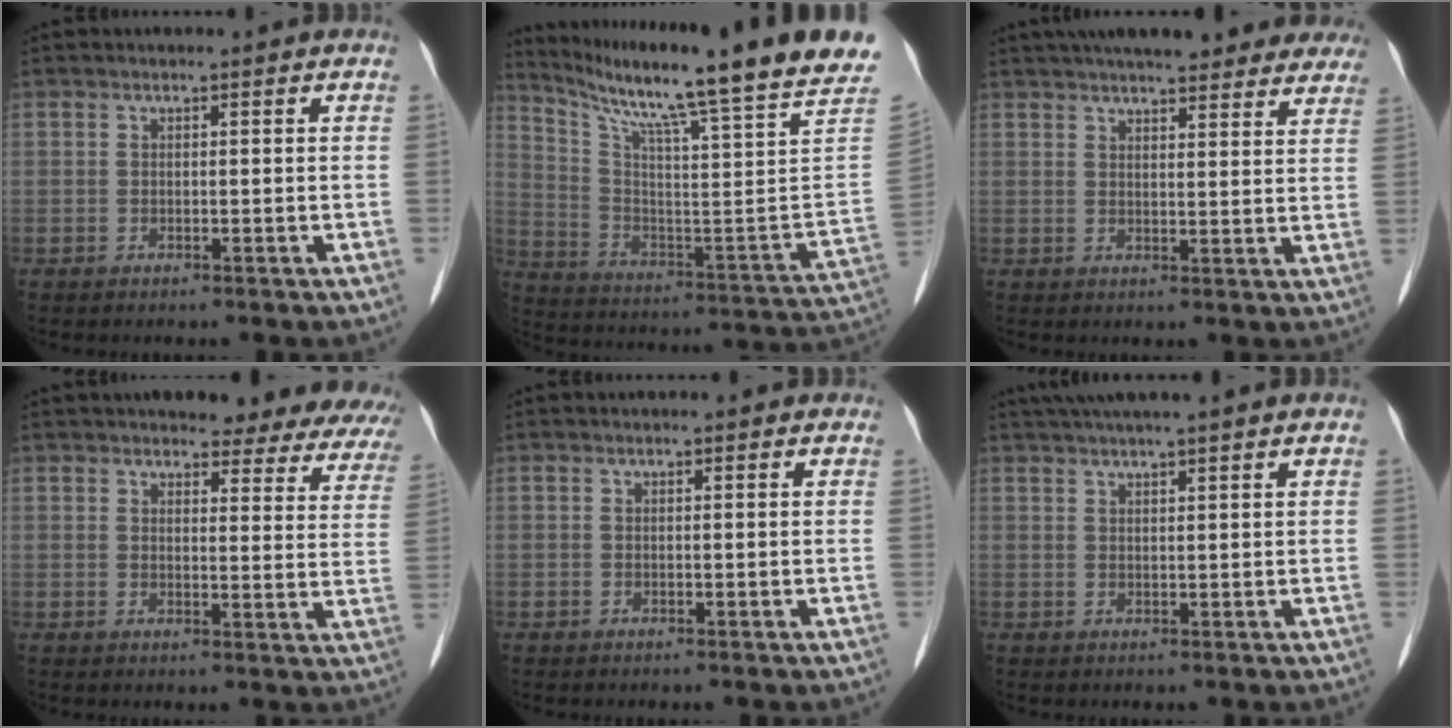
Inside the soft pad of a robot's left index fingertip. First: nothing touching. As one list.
[{"total": 25.7, "force": [20.2, -1.2, 15.8], "torque": [-0.268, -0.064, 0.291]}, {"total": 22.5, "force": [19.4, 5.2, 10.1], "torque": [-0.146, 0.027, 0.238]}, {"total": 20.8, "force": [18.8, 4.7, 7.6], "torque": [-0.071, -0.037, 0.198]}, {"total": 0.9, "force": [0.8, 0.3, 0.5], "torque": [-0.010, 0.009, 0.008]}, {"total": 7.1, "force": [5.9, -0.6, 4.0], "torque": [-0.064, 0.036, 0.089]}]